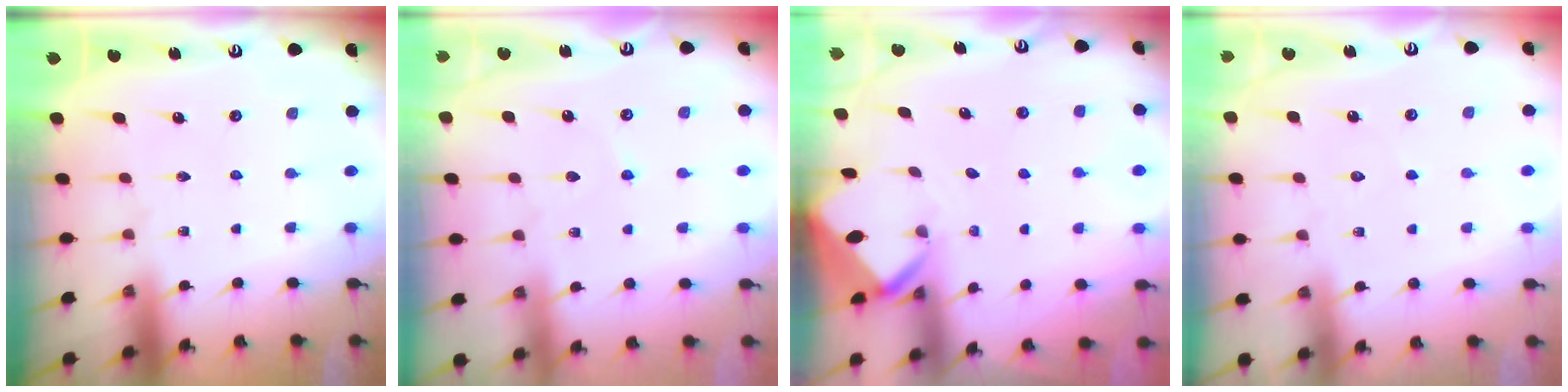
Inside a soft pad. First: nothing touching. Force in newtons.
{"total": 4.6, "press": 4.5, "slide": 0.7}
{"total": 3.2, "press": 3.2, "slide": 0.1}
{"total": 3.3, "press": 3.3, "slide": 0.3}